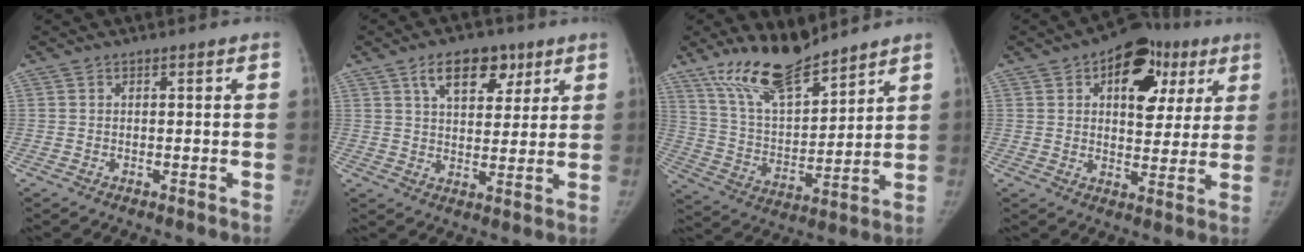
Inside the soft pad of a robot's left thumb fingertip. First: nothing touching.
{"total": 10.0, "force": [5.4, 5.8, 6.1], "torque": [-0.063, -0.020, 0.086]}
{"total": 15.2, "force": [12.2, 4.8, 7.7], "torque": [-0.113, -0.068, 0.235]}
{"total": 16.0, "force": [6.9, 9.8, 10.7], "torque": [-0.087, -0.005, 0.097]}